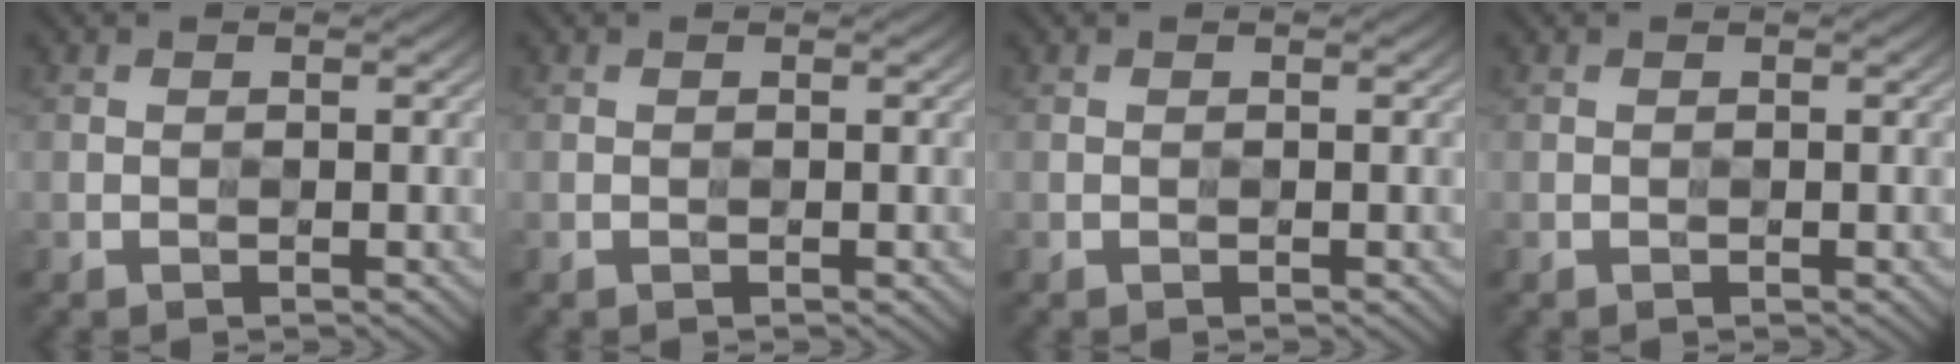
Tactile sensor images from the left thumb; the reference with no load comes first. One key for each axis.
{"total": 0.0}
{"total": 0.0}
{"total": 0.0}